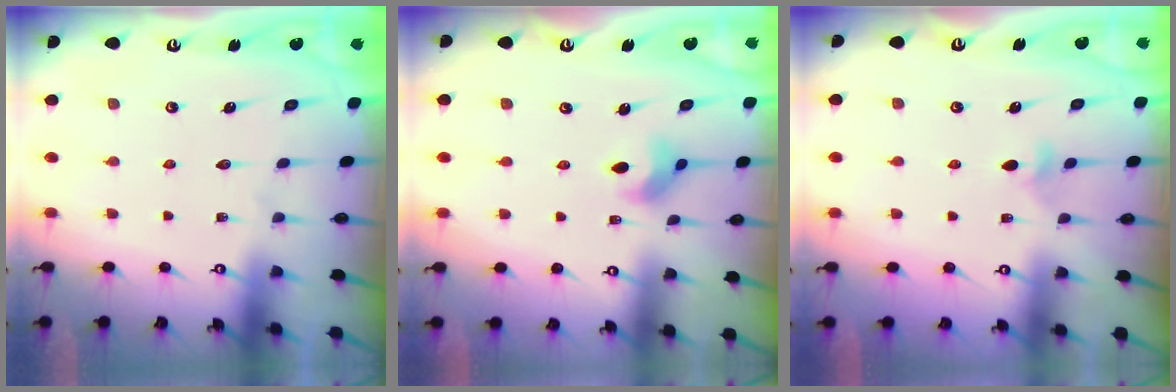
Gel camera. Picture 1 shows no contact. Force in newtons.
{"total": 6.7, "press": 6.5, "slide": 1.3}
{"total": 4.9, "press": 4.8, "slide": 0.8}